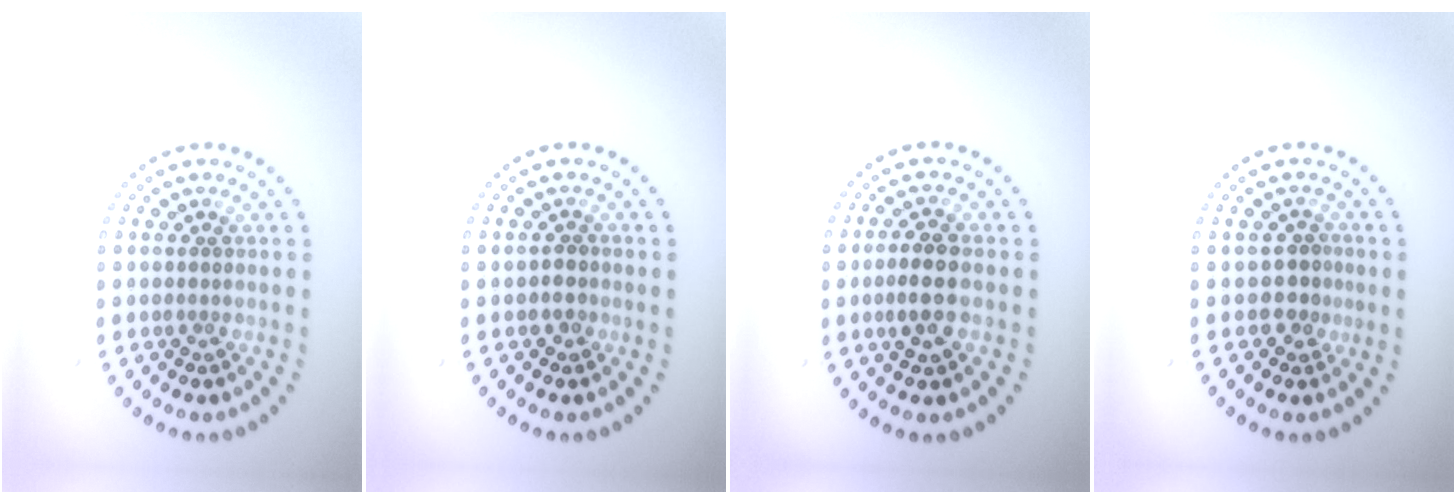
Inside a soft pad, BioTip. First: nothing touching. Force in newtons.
{"total": 0.7, "press": 0.5, "slide": 0.4}
{"total": 3.1, "press": 3.0, "slide": 0.5}
{"total": 1.8, "press": 1.5, "slide": 0.9}